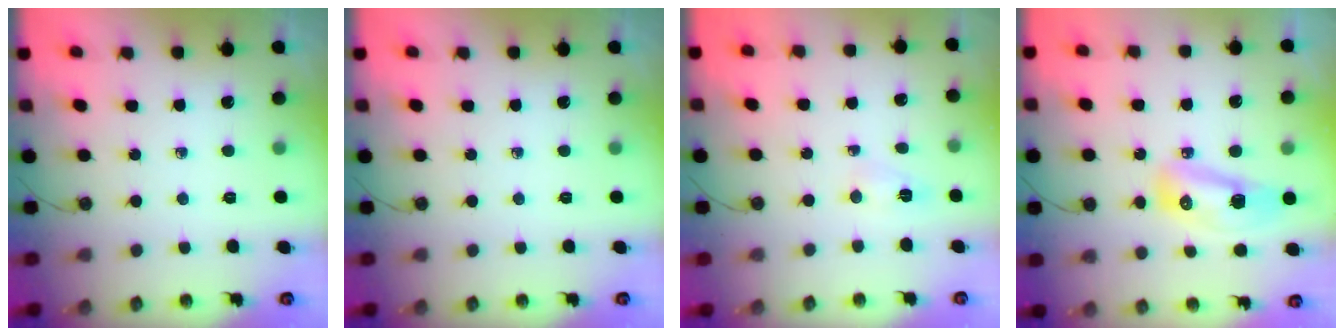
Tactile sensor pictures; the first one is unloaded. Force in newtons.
{"total": 0.0}
{"total": 2.9, "press": 2.7, "slide": 1.2}
{"total": 8.8, "press": 8.7, "slide": 1.0}